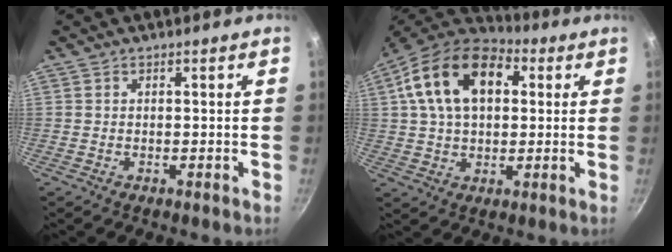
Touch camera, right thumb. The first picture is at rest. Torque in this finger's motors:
{"motor_torque": [-1.01, 2.00, 1.14, -0.28, 0.21]}